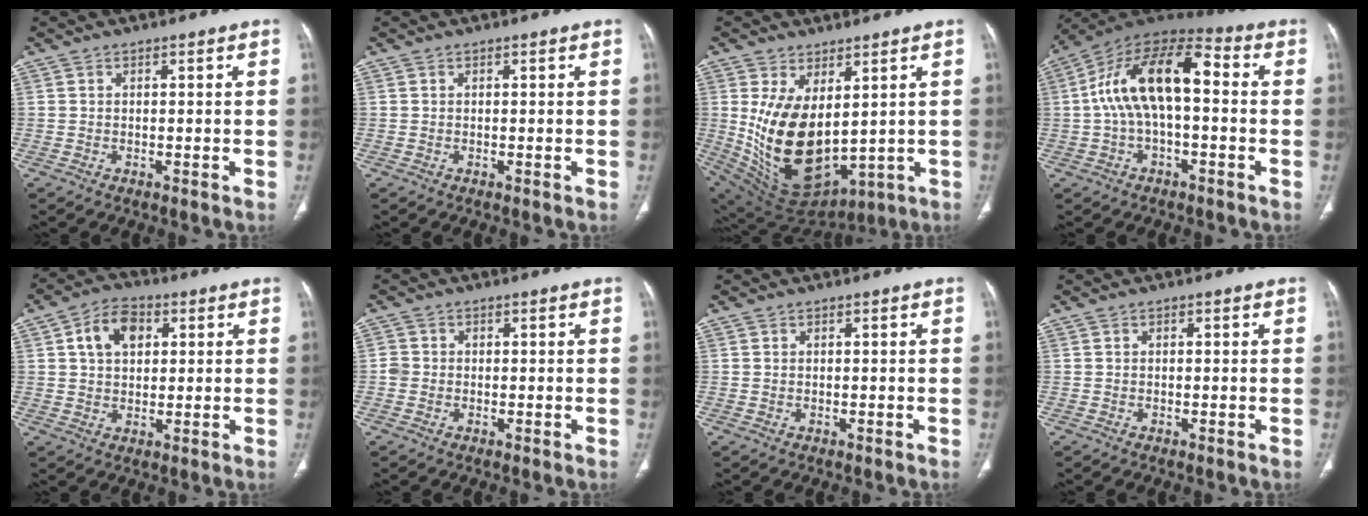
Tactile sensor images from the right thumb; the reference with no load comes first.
{"total": 0.0}
{"total": 17.3, "force": [2.2, 9.7, 14.1], "torque": [-0.246, -0.034, 0.080]}
{"total": 16.1, "force": [0.6, 7.8, 14.1], "torque": [-0.249, 0.050, 0.000]}
{"total": 8.5, "force": [2.6, 5.8, 5.6], "torque": [-0.078, 0.005, 0.041]}
{"total": 1.9, "force": [-0.3, 1.8, 0.6], "torque": [-0.005, 0.007, -0.010]}
{"total": 0.0}
{"total": 0.0}